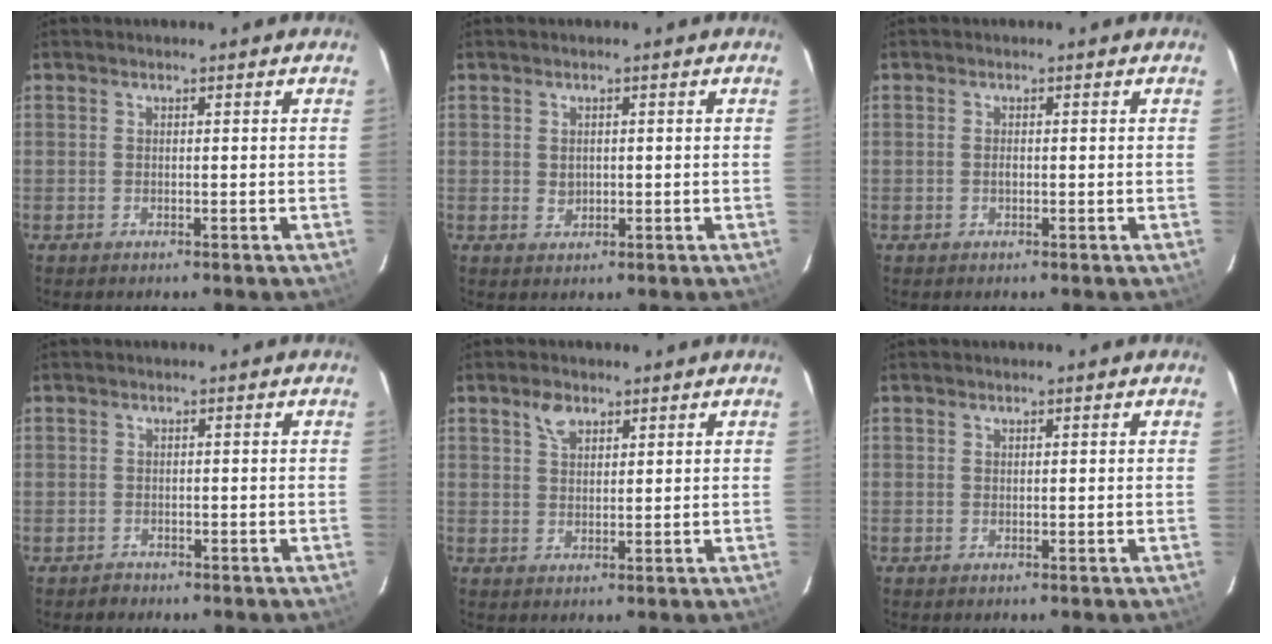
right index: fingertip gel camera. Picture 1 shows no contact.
{"total": 1.9, "force": [0.0, 1.7, 0.9], "torque": [-0.012, 0.003, 0.003]}
{"total": 0.9, "force": [-0.2, 0.6, 0.6], "torque": [-0.010, 0.002, -0.004]}
{"total": 1.6, "force": [-0.9, 1.3, -0.2], "torque": [0.001, 0.007, -0.013]}
{"total": 3.5, "force": [2.1, 2.0, 1.9], "torque": [-0.031, 0.010, 0.040]}
{"total": 0.0}